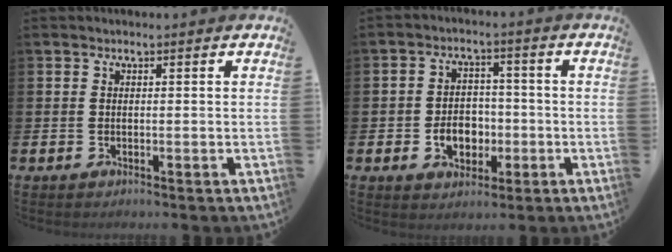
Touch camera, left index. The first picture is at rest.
{"total": 5.0, "force": [-1.4, 3.9, 2.9], "torque": [-0.041, 0.002, -0.032]}